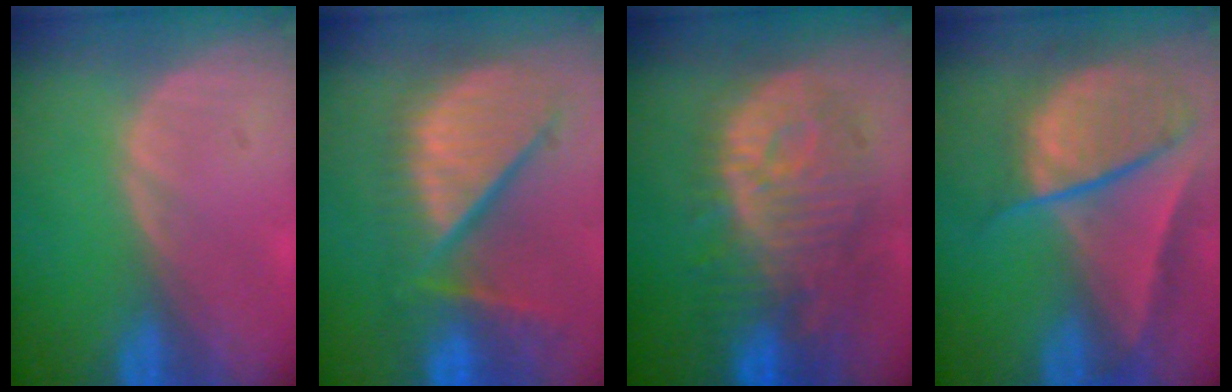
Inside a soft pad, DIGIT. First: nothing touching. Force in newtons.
{"total": 12.5, "press": 10.7, "slide": 6.5}
{"total": 12.1, "press": 11.0, "slide": 5.0}
{"total": 9.8, "press": 8.2, "slide": 5.3}